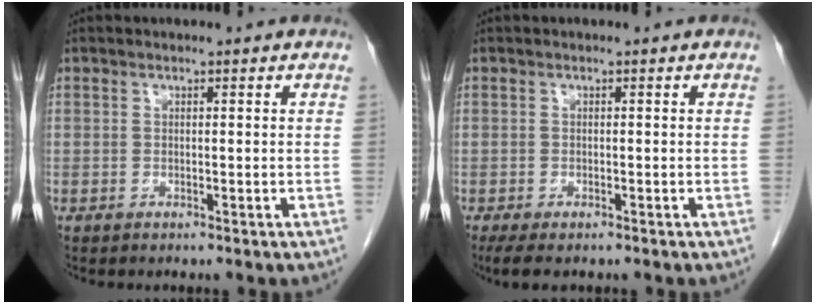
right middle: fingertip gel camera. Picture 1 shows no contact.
{"total": 3.9, "force": [-2.7, 1.4, 2.3], "torque": [-0.039, -0.011, -0.040]}